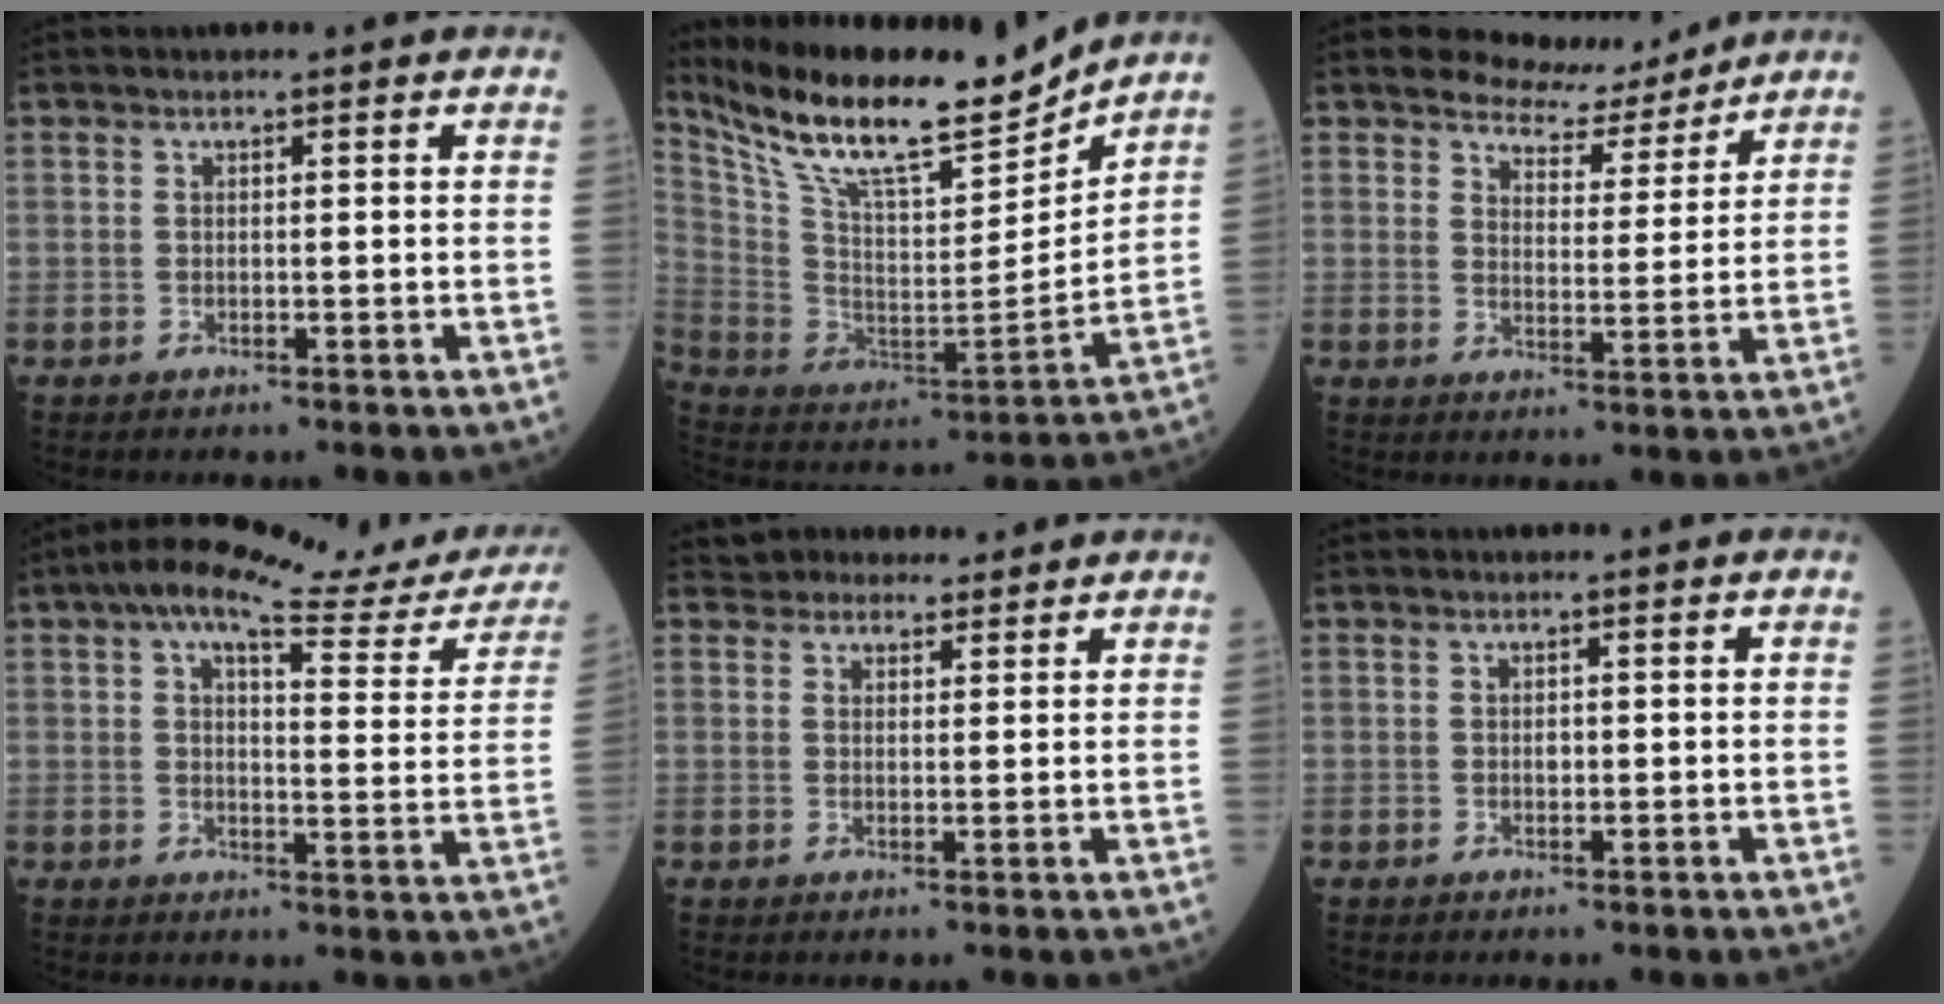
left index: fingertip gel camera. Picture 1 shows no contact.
{"total": 20.5, "force": [17.4, 3.6, 10.2], "torque": [-0.200, -0.007, 0.307]}
{"total": 6.7, "force": [6.3, 2.1, 0.8], "torque": [-0.020, -0.004, 0.097]}
{"total": 20.7, "force": [17.6, 4.1, 10.1], "torque": [-0.135, 0.007, 0.208]}
{"total": 5.3, "force": [4.9, 2.0, 0.4], "torque": [0.000, 0.023, 0.072]}
{"total": 0.8, "force": [0.0, 0.5, 0.6], "torque": [-0.012, 0.001, 0.000]}